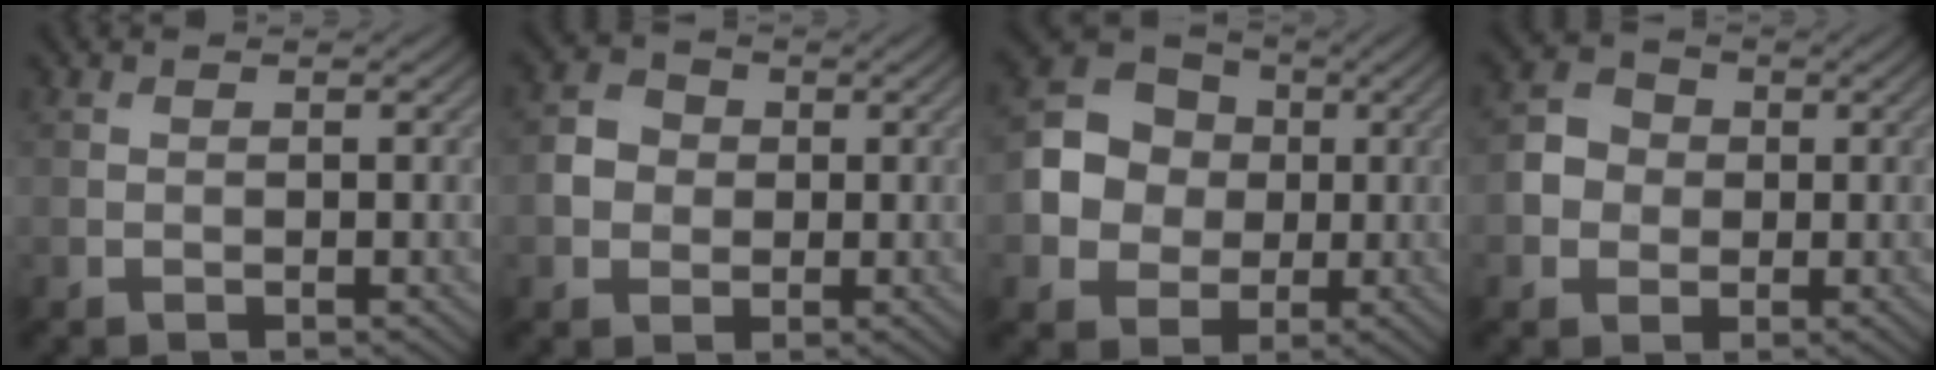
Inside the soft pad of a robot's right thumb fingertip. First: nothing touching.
{"total": 3.5, "force": [-0.1, 3.2, 1.4], "torque": [-0.036, 0.005, -0.007]}
{"total": 9.1, "force": [0.0, 8.1, 4.2], "torque": [-0.104, 0.013, -0.008]}
{"total": 3.8, "force": [-0.2, 3.5, 1.6], "torque": [-0.035, 0.007, -0.010]}